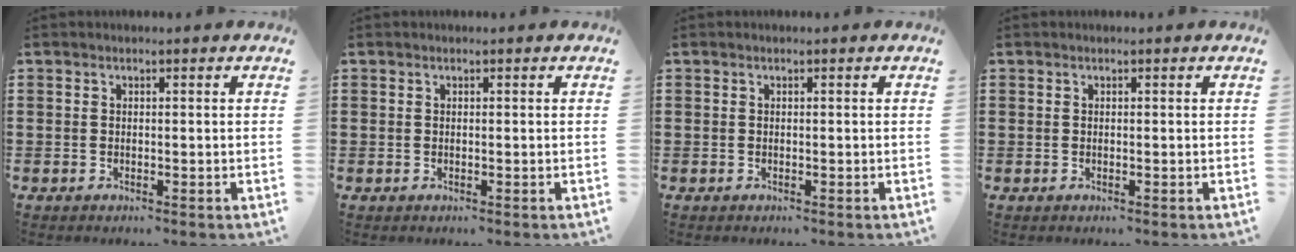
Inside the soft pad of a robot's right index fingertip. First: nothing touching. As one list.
[{"total": 0.0}, {"total": 0.0}, {"total": 0.0}]